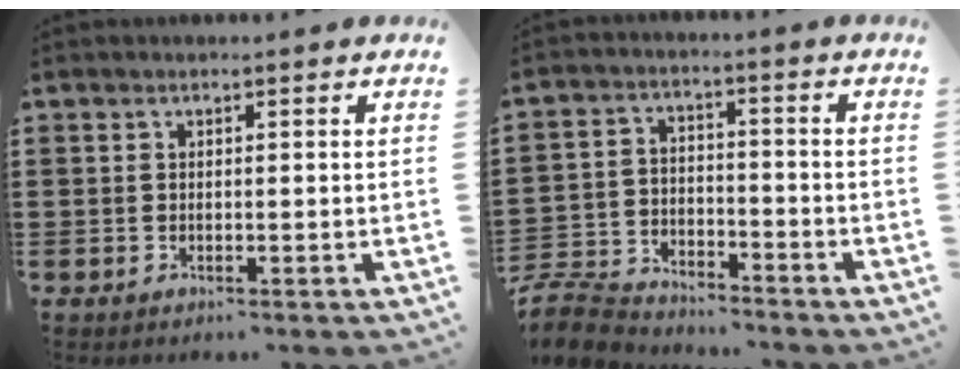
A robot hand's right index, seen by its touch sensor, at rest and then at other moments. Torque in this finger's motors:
{"motor_torque": [-2.14, 0.00, -1.05, -0.21]}